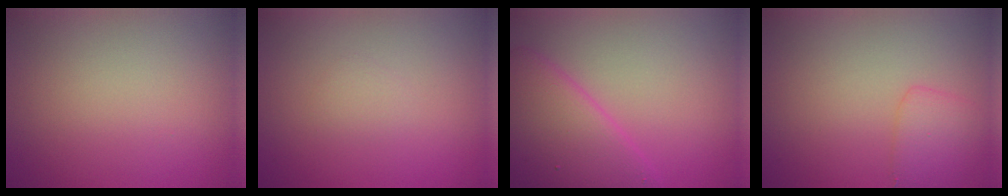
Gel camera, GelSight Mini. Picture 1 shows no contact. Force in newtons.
{"total": 0.7, "press": 0.7, "slide": 0.1}
{"total": 6.2, "press": 6.2, "slide": 0.2}
{"total": 2.2, "press": 2.2, "slide": 0.1}